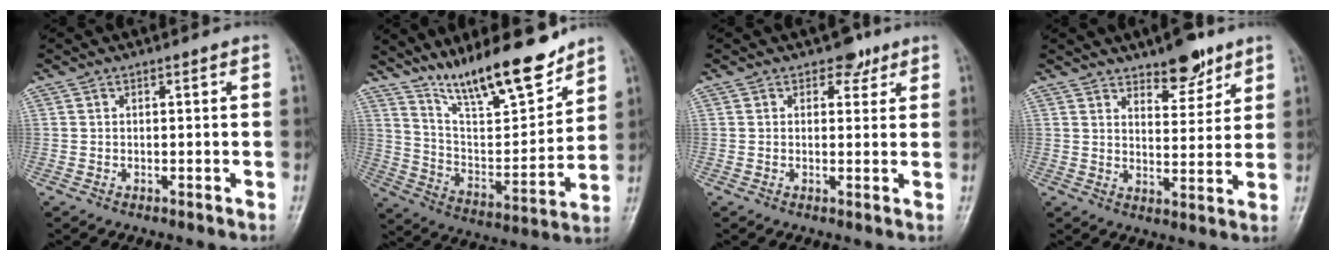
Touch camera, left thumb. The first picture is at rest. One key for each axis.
{"total": 17.6, "fx": 13.9, "fy": 4.1, "fz": 10.0, "tx": -0.132, "ty": -0.085, "tz": 0.249}
{"total": 3.0, "fx": 2.0, "fy": 2.0, "fz": 0.9, "tx": 0.008, "ty": -0.009, "tz": 0.024}
{"total": 7.9, "fx": 5.8, "fy": 3.3, "fz": 4.2, "tx": -0.034, "ty": -0.040, "tz": 0.088}